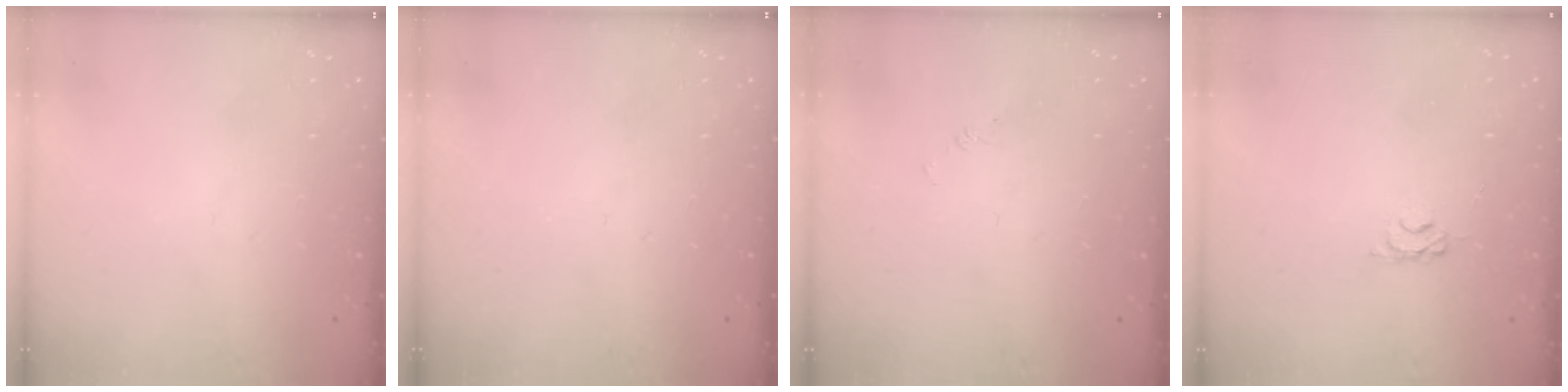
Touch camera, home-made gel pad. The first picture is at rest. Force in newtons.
{"total": 0.0}
{"total": 1.7, "press": 1.7, "slide": 0.3}
{"total": 3.1, "press": 3.0, "slide": 0.5}